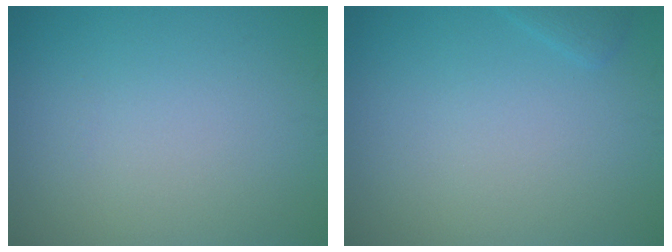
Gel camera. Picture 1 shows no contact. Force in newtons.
{"total": 0.9, "press": 0.9, "slide": 0.1}